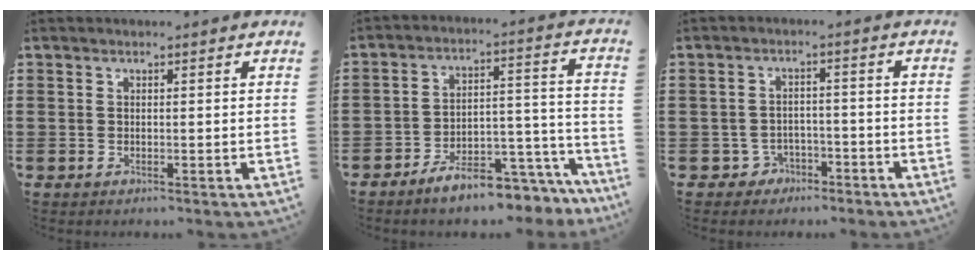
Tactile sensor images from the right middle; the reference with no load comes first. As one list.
[{"total": 8.0, "force": [-7.1, 1.2, 3.5], "torque": [-0.048, 0.017, -0.127]}, {"total": 3.0, "force": [-2.6, 1.5, 0.3], "torque": [-0.017, 0.001, -0.056]}]